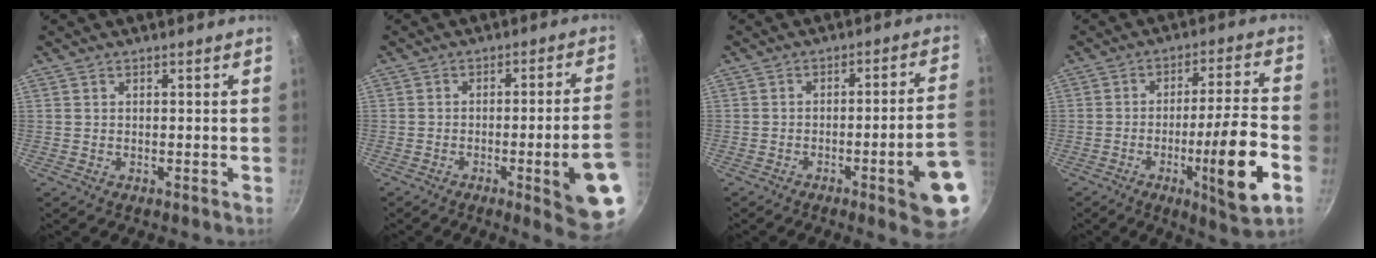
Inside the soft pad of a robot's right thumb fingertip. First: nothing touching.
{"total": 13.8, "force": [-4.8, 1.6, 12.8], "torque": [-0.149, 0.027, -0.056]}
{"total": 13.2, "force": [-5.0, 1.6, 12.1], "torque": [-0.138, 0.033, -0.062]}
{"total": 15.6, "force": [-5.3, 1.6, 14.6], "torque": [-0.222, 0.022, -0.074]}